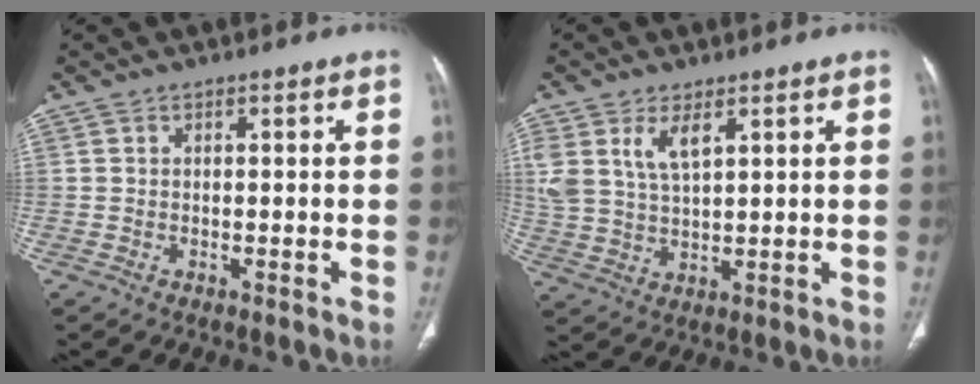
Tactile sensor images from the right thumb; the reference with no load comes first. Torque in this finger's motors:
{"motor_torque": [0.05, 0.08, 0.85, 0.65, 0.14]}